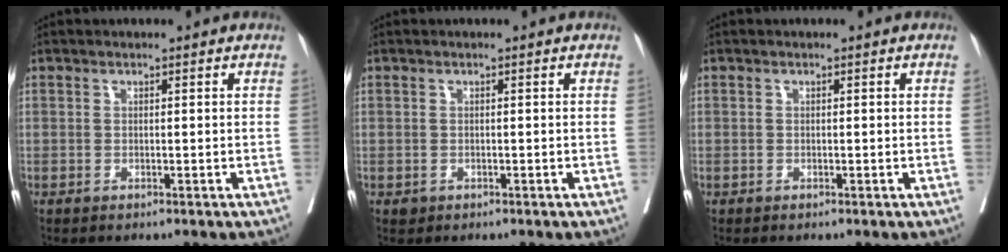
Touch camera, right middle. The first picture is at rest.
{"total": 0.6, "force": [-0.2, 0.6, 0.2], "torque": [-0.003, 0.002, -0.001]}
{"total": 0.0}